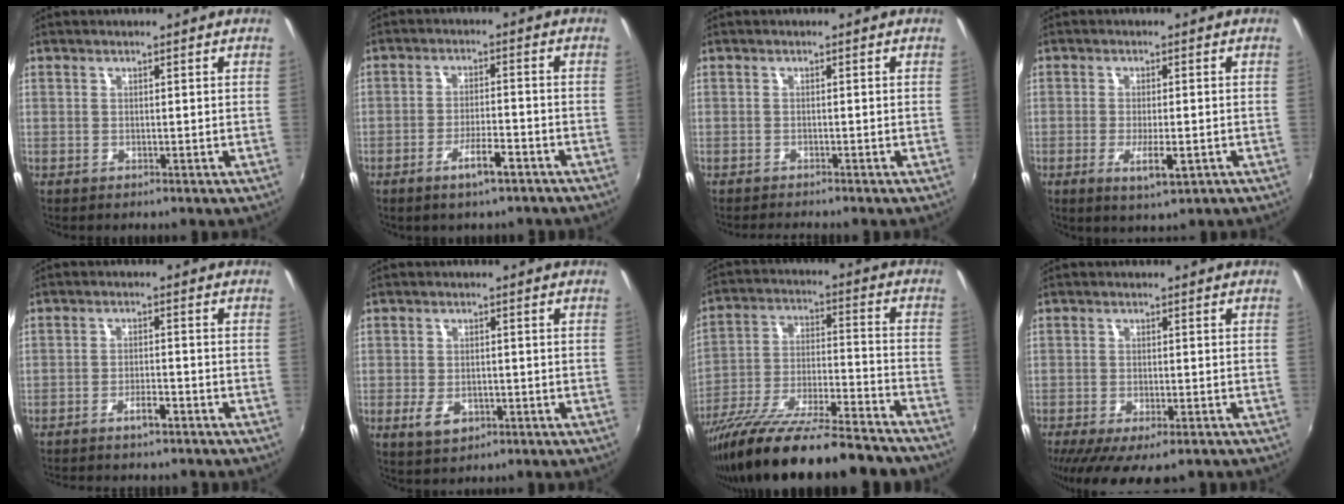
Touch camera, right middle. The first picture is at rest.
{"total": 5.5, "force": [-3.7, 1.3, 3.9], "torque": [-0.076, -0.002, -0.055]}
{"total": 2.3, "force": [-2.2, 0.0, 0.6], "torque": [-0.021, -0.015, -0.041]}
{"total": 5.2, "force": [-2.0, 1.3, 4.6], "torque": [-0.086, -0.014, -0.030]}
{"total": 4.2, "force": [-3.6, 0.8, 2.1], "torque": [-0.050, 0.004, -0.057]}
{"total": 4.6, "force": [-1.9, 2.8, 3.1], "torque": [-0.070, -0.006, -0.028]}
{"total": 25.9, "force": [-20.8, 4.0, 14.8], "torque": [-0.258, -0.061, -0.317]}
{"total": 11.7, "force": [-8.3, 3.7, 7.4], "torque": [-0.155, -0.049, -0.128]}